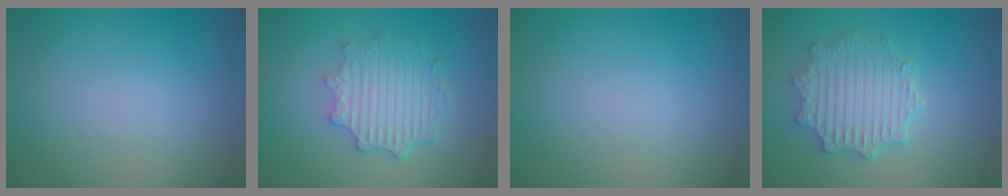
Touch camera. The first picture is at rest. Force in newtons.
{"total": 4.3, "press": 3.5, "slide": 2.4}
{"total": 0.0}
{"total": 4.5, "press": 3.8, "slide": 2.4}